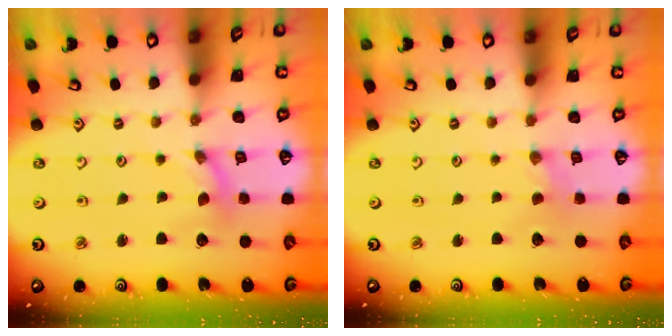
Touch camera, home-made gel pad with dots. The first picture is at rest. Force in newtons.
{"total": 0.8, "press": 0.8, "slide": 0.2}